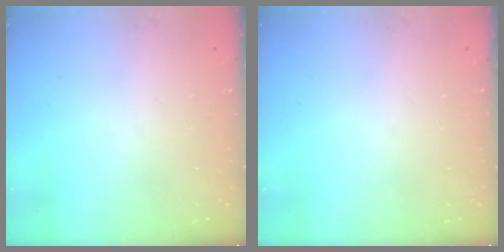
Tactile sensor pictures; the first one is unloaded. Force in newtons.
{"total": 0.0}